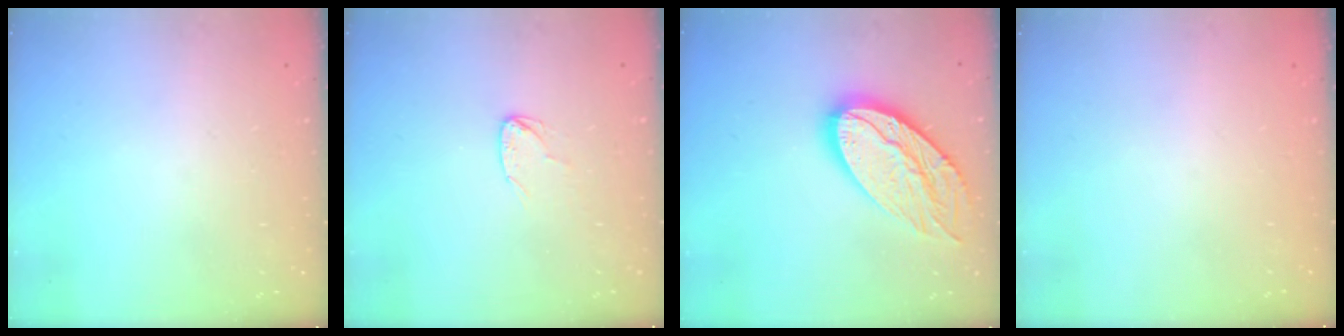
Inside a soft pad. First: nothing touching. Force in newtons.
{"total": 4.8, "press": 4.8, "slide": 0.4}
{"total": 19.4, "press": 19.3, "slide": 1.6}
{"total": 0.0}